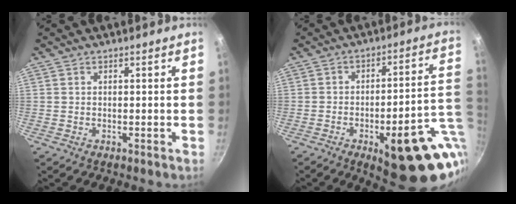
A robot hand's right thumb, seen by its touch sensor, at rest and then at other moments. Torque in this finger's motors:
{"motor_torque": [2.92, 1.80, 1.51, -0.61, 0.35]}